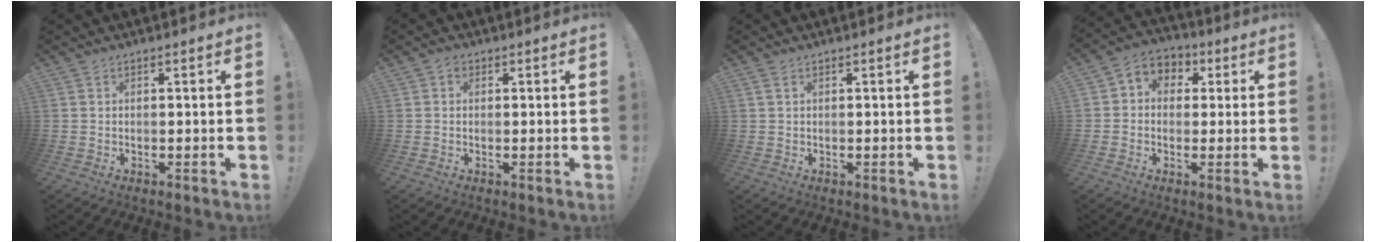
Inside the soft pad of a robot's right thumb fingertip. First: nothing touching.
{"total": 1.4, "force": [0.2, 1.2, 0.6], "torque": [-0.006, 0.002, 0.002]}
{"total": 1.3, "force": [0.7, 0.5, 1.0], "torque": [-0.023, 0.003, 0.013]}
{"total": 6.2, "force": [-0.5, 5.7, 2.2], "torque": [-0.026, 0.008, -0.003]}